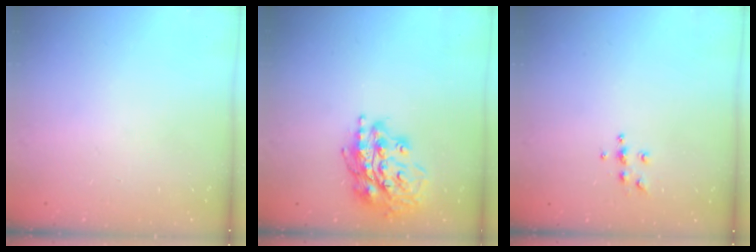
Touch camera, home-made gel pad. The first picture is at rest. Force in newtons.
{"total": 17.5, "press": 17.4, "slide": 1.8}
{"total": 5.6, "press": 5.6, "slide": 0.4}